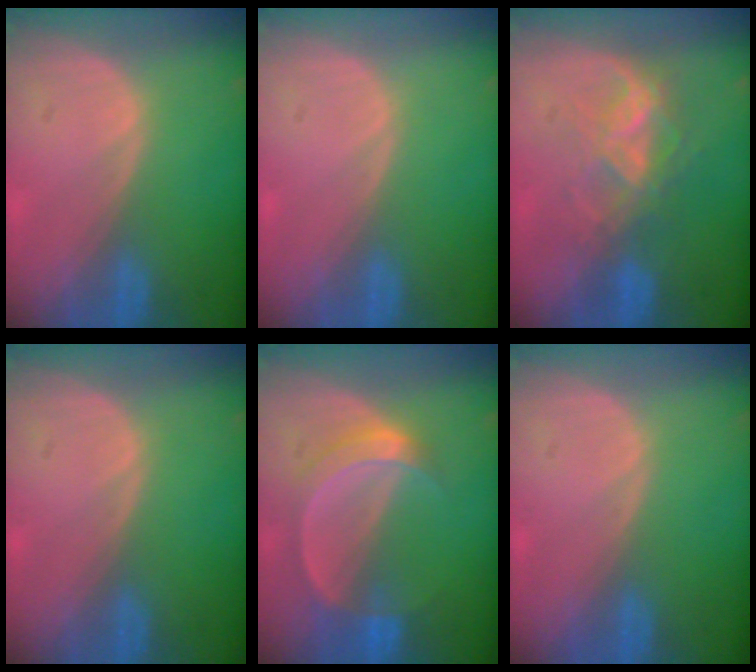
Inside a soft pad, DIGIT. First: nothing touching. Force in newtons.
{"total": 0.0}
{"total": 6.8, "press": 5.9, "slide": 3.4}
{"total": 0.0}
{"total": 5.9, "press": 5.4, "slide": 2.4}
{"total": 0.0}